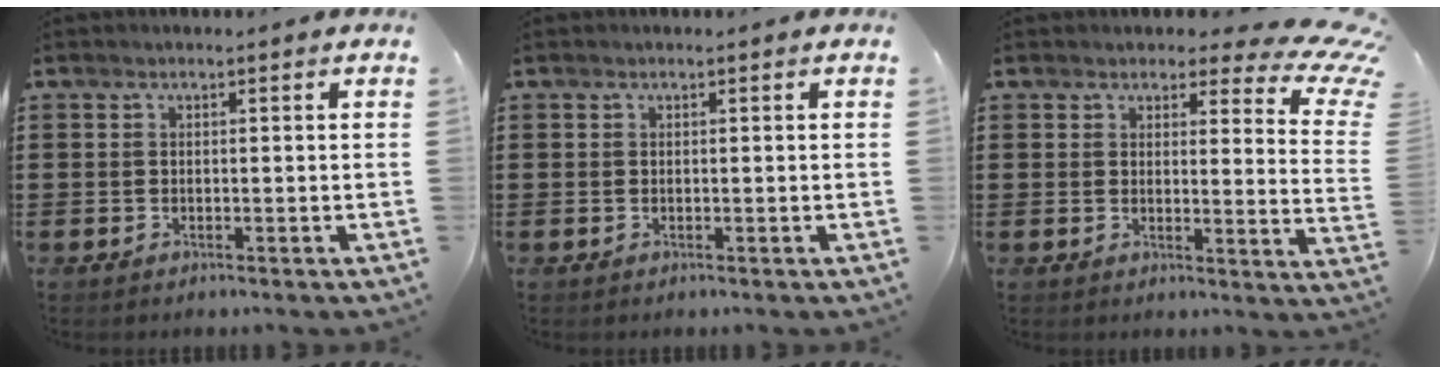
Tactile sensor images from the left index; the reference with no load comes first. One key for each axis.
{"total": 0.0}
{"total": 5.5, "fx": 4.2, "fy": 1.8, "fz": 3.0, "tx": -0.053, "ty": -0.021, "tz": 0.072}